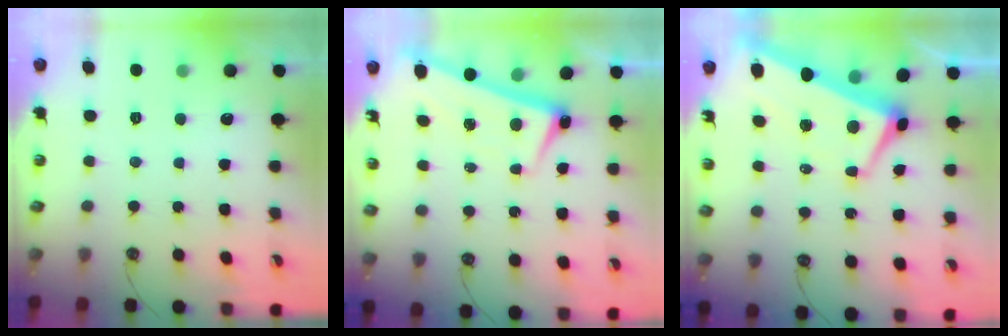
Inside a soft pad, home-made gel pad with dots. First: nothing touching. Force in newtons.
{"total": 2.4, "press": 2.3, "slide": 0.7}
{"total": 1.8, "press": 1.1, "slide": 1.3}